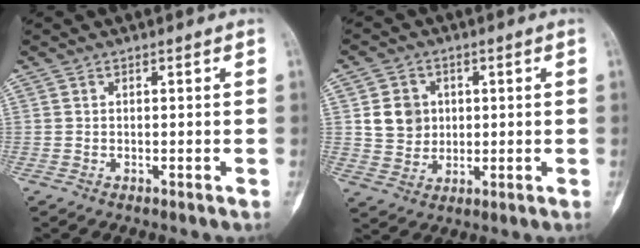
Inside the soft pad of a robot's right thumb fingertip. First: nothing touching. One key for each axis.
{"total": 7.0, "fx": 1.4, "fy": 6.3, "fz": 2.9, "tx": -0.022, "ty": -0.005, "tz": 0.029}